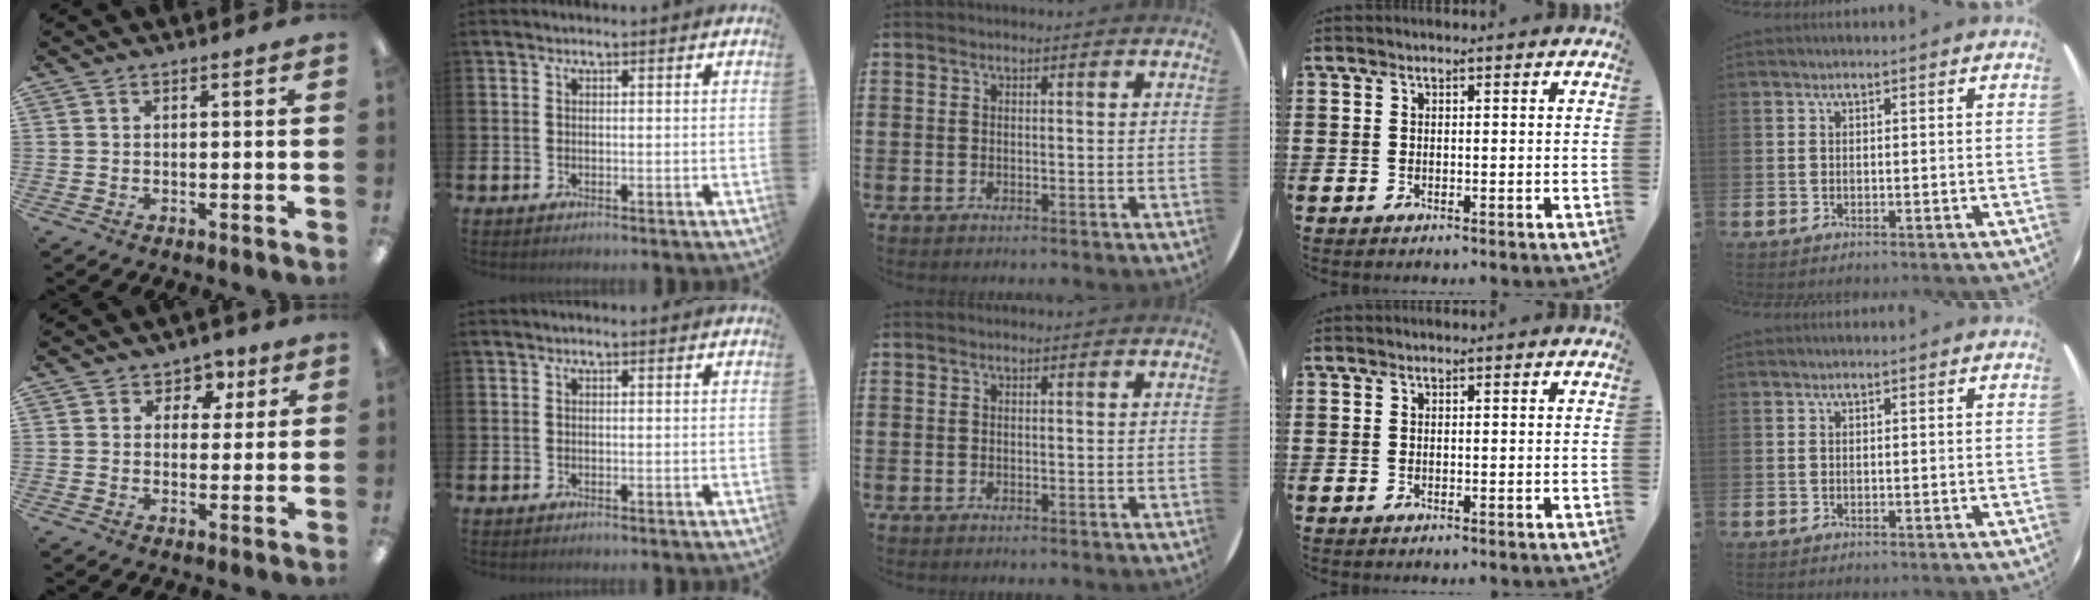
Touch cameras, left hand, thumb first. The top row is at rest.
{"thumb": {"total": 4.4, "force": [1.9, 3.9, 1.1], "torque": [-0.012, 0.000, 0.030]}}